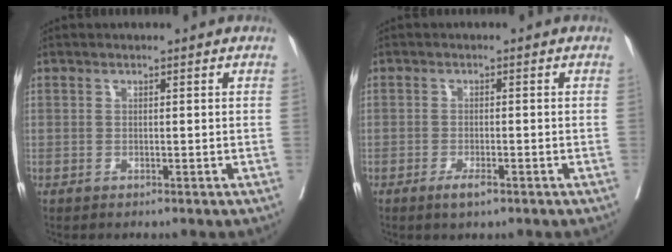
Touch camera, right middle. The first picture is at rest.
{"total": 2.3, "force": [-1.4, 0.5, 1.7], "torque": [-0.030, -0.001, -0.023]}